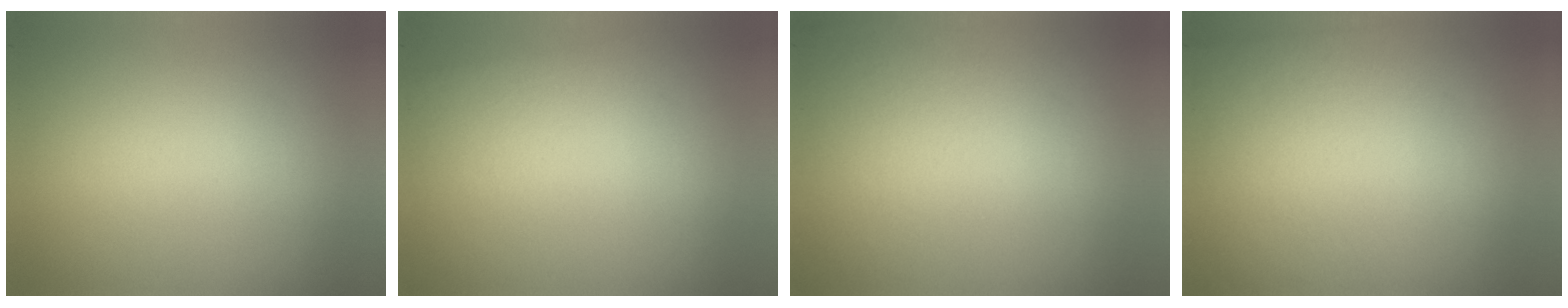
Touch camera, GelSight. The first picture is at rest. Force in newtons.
{"total": 1.0}
{"total": 2.5}
{"total": 2.9}